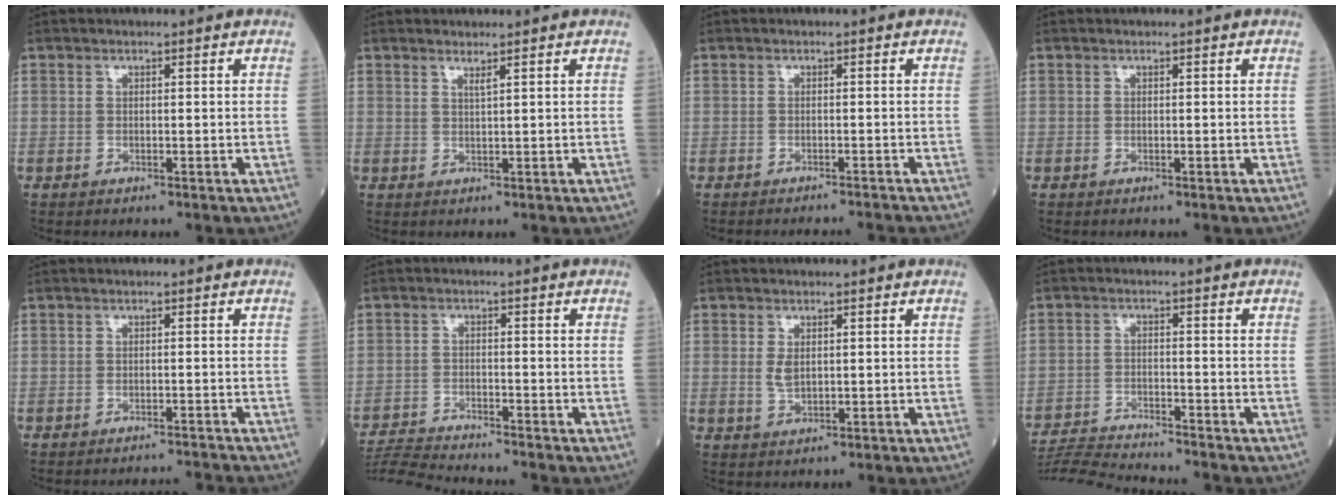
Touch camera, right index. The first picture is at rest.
{"total": 1.1, "force": [0.8, -0.4, 0.6], "torque": [-0.019, -0.009, 0.017]}
{"total": 4.7, "force": [-4.6, -0.7, 0.8], "torque": [-0.009, -0.011, -0.052]}
{"total": 0.0}
{"total": 3.8, "force": [-3.6, -1.2, -0.3], "torque": [0.004, -0.007, -0.045]}
{"total": 3.6, "force": [-3.4, -1.1, 0.3], "torque": [-0.013, -0.023, -0.063]}
{"total": 2.1, "force": [0.4, 1.1, 1.8], "torque": [-0.038, -0.006, 0.011]}
{"total": 9.5, "force": [-9.2, -1.3, 1.8], "torque": [-0.029, -0.008, -0.159]}